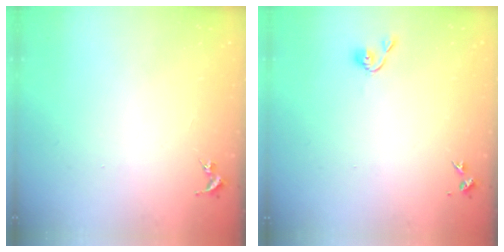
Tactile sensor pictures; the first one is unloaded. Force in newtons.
{"total": 3.7, "press": 3.6, "slide": 0.6}